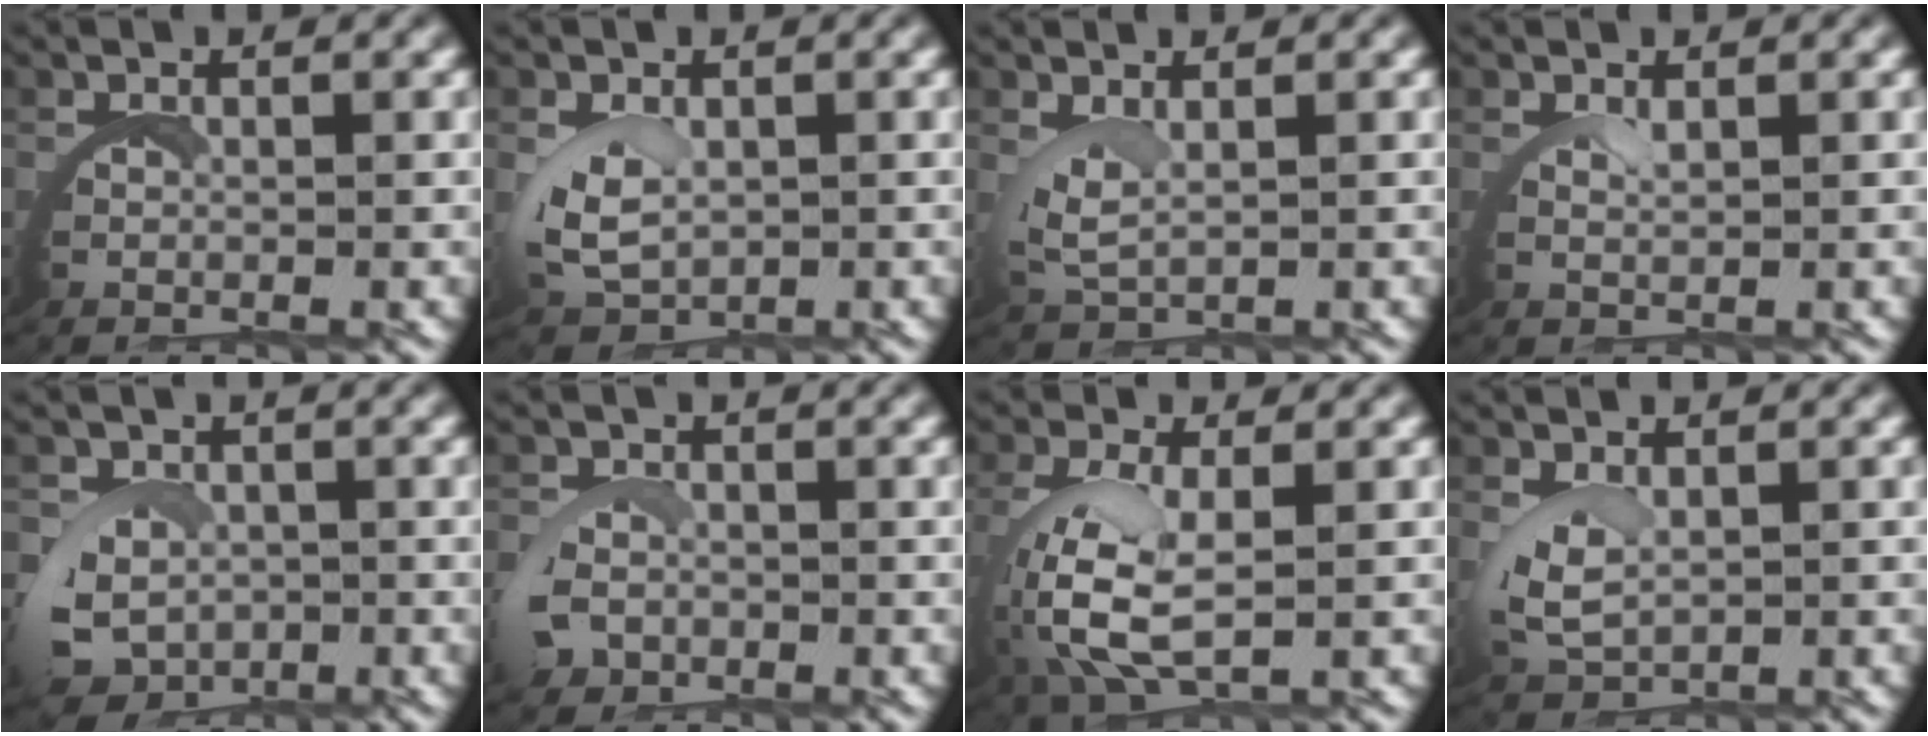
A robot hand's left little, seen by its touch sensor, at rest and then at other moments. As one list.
[{"total": 3.0, "force": [0.5, 2.0, 2.2], "torque": [-0.072, -0.014, 0.022]}, {"total": 1.9, "force": [1.3, 0.4, 1.3], "torque": [-0.045, -0.010, 0.034]}, {"total": 1.3, "force": [1.1, -0.6, 0.2], "torque": [-0.007, 0.000, 0.022]}, {"total": 6.1, "force": [-2.0, 5.2, 2.4], "torque": [-0.068, -0.040, -0.022]}, {"total": 1.8, "force": [-0.5, 1.6, 0.8], "torque": [-0.032, -0.008, -0.011]}, {"total": 6.5, "force": [0.3, 3.7, 5.3], "torque": [-0.148, -0.025, 0.025]}, {"total": 2.3, "force": [0.9, 1.2, 1.8], "torque": [-0.062, -0.014, 0.029]}]